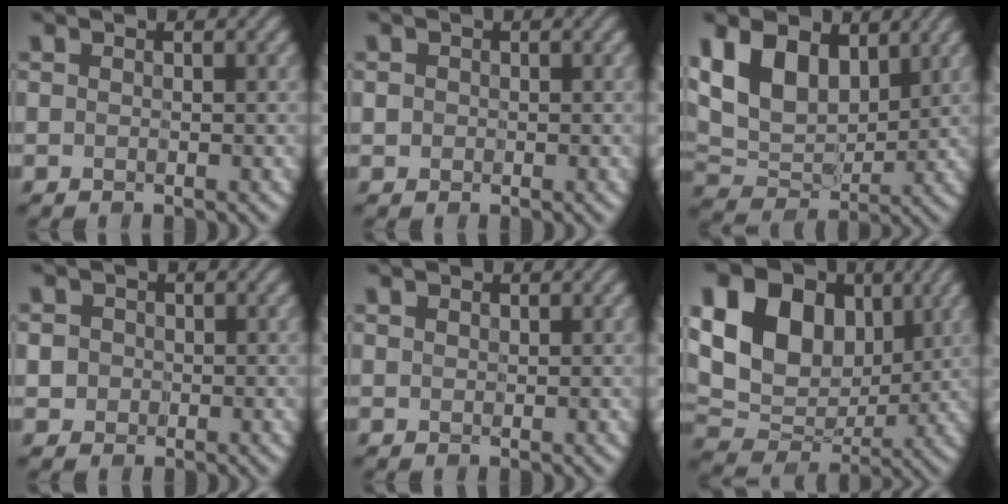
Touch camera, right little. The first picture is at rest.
{"total": 0.7, "force": [-0.1, 0.6, 0.0], "torque": [-0.001, 0.001, 0.002]}
{"total": 8.2, "force": [2.7, 5.5, 5.5], "torque": [-0.125, 0.000, 0.041]}
{"total": 1.4, "force": [-0.3, 1.4, 0.1], "torque": [-0.010, -0.005, 0.003]}
{"total": 0.9, "force": [0.6, 0.5, 0.3], "torque": [-0.008, 0.001, 0.015]}
{"total": 14.6, "force": [3.9, 10.6, 9.3], "torque": [-0.186, 0.031, 0.063]}